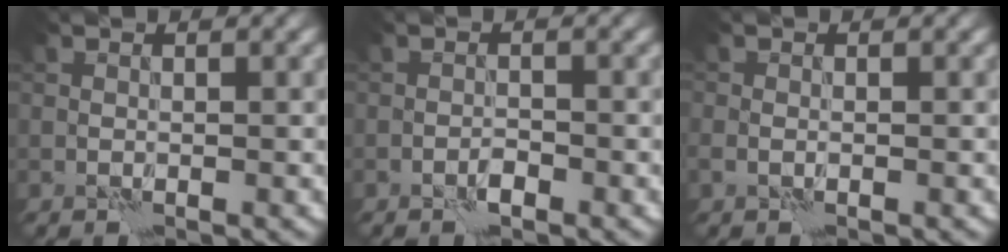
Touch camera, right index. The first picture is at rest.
{"total": 0.8, "force": [-0.6, 0.3, 0.5], "torque": [-0.009, 0.002, -0.012]}
{"total": 0.7, "force": [-0.1, 0.6, 0.4], "torque": [-0.011, -0.002, -0.003]}